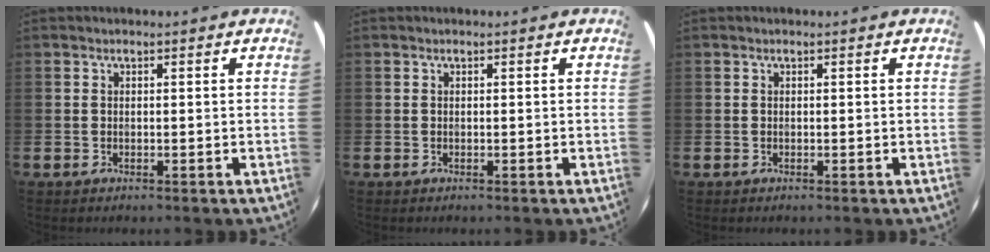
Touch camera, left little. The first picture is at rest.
{"total": 0.0}
{"total": 0.0}